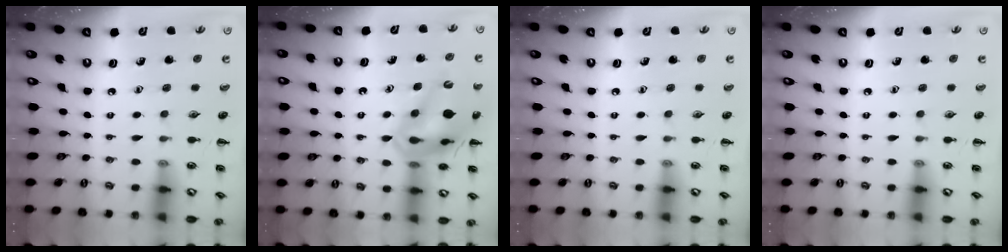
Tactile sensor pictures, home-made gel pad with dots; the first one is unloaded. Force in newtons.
{"total": 16.8, "press": 16.5, "slide": 3.5}
{"total": 0.0}
{"total": 0.0}